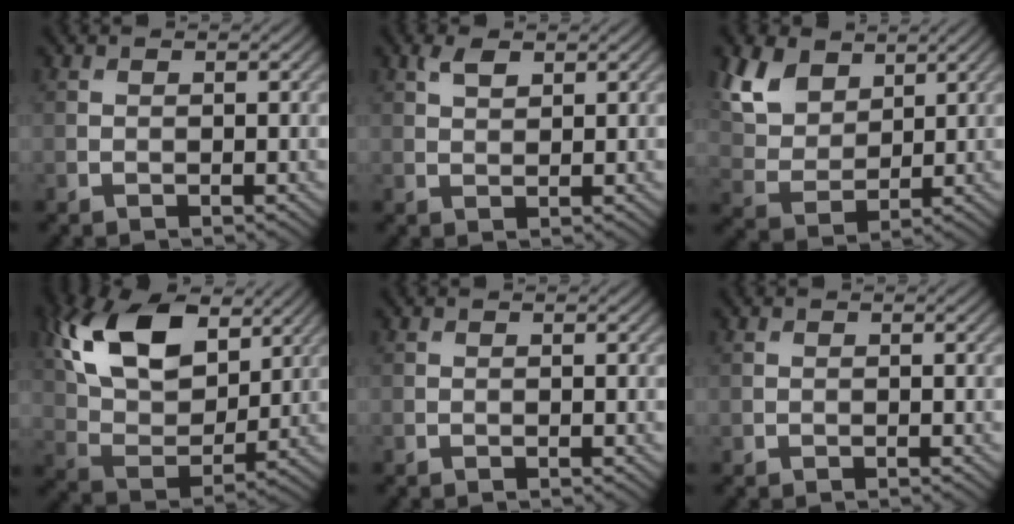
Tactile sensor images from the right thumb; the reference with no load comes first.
{"total": 2.1, "force": [1.3, 1.0, 1.4], "torque": [-0.028, 0.003, 0.026]}
{"total": 8.6, "force": [4.8, 5.4, 4.7], "torque": [-0.137, 0.006, 0.089]}
{"total": 14.8, "force": [6.8, 8.5, 10.0], "torque": [-0.213, 0.014, 0.127]}
{"total": 0.0}
{"total": 0.0}